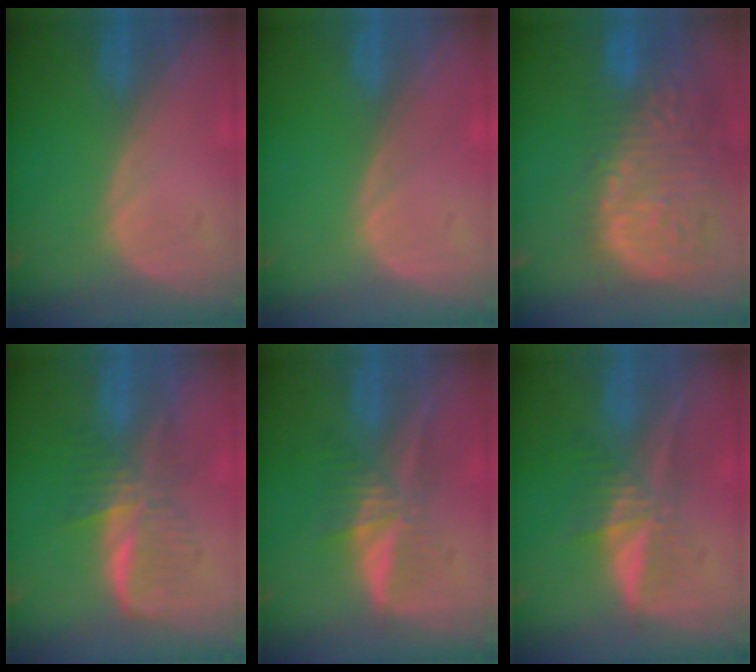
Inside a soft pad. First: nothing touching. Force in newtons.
{"total": 0.0}
{"total": 15.3, "press": 12.7, "slide": 8.5}
{"total": 6.2, "press": 6.2, "slide": 0.7}
{"total": 5.8, "press": 5.4, "slide": 2.1}
{"total": 5.8, "press": 5.4, "slide": 2.1}